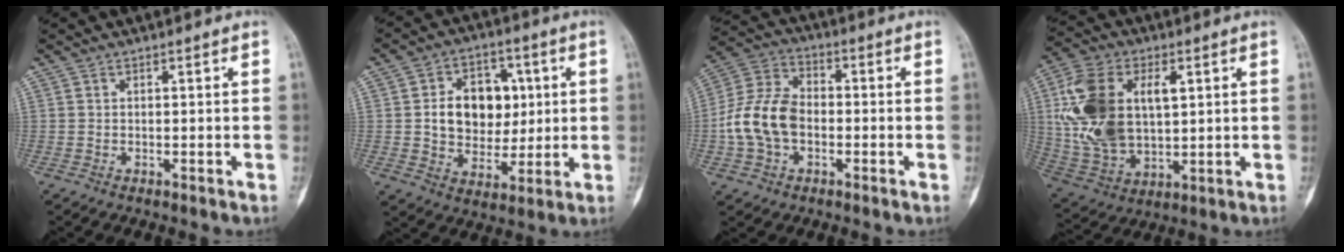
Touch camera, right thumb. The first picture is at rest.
{"total": 13.8, "force": [1.9, 10.4, 8.8], "torque": [-0.087, 0.004, 0.038]}
{"total": 12.5, "force": [-2.1, 8.7, 8.8], "torque": [-0.170, 0.034, -0.048]}
{"total": 19.4, "force": [4.0, 11.8, 14.9], "torque": [-0.291, -0.005, 0.082]}